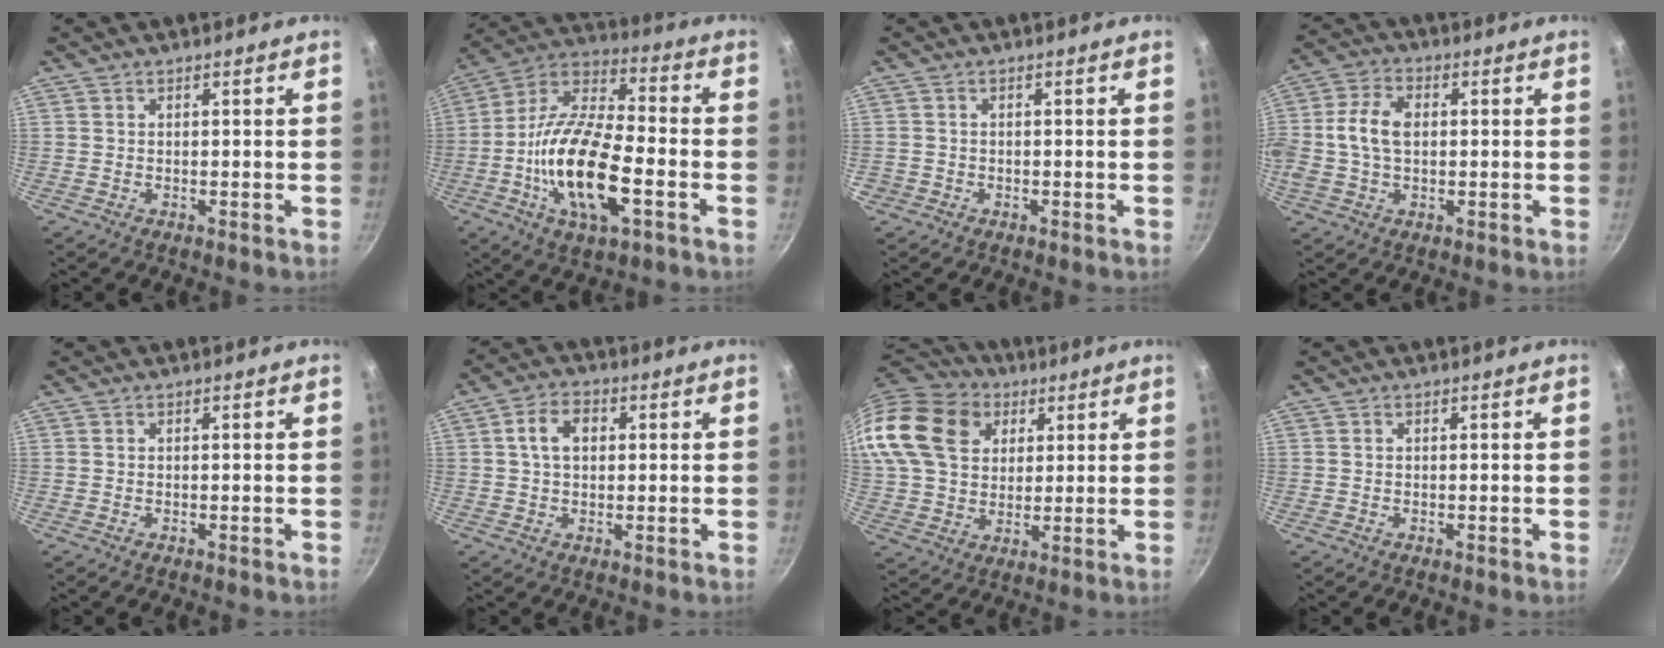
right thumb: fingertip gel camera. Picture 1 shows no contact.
{"total": 19.7, "force": [-5.3, 8.0, 17.2], "torque": [-0.323, 0.028, -0.115]}
{"total": 1.1, "force": [-0.4, 1.0, 0.1], "torque": [-0.003, 0.003, -0.004]}
{"total": 9.3, "force": [0.6, 6.1, 7.0], "torque": [-0.136, 0.018, 0.000]}
{"total": 0.0}
{"total": 6.4, "force": [1.3, 4.4, 4.5], "torque": [-0.065, 0.010, 0.017]}
{"total": 25.3, "force": [10.9, 18.5, 13.3], "torque": [-0.289, 0.021, 0.201]}
{"total": 0.0}